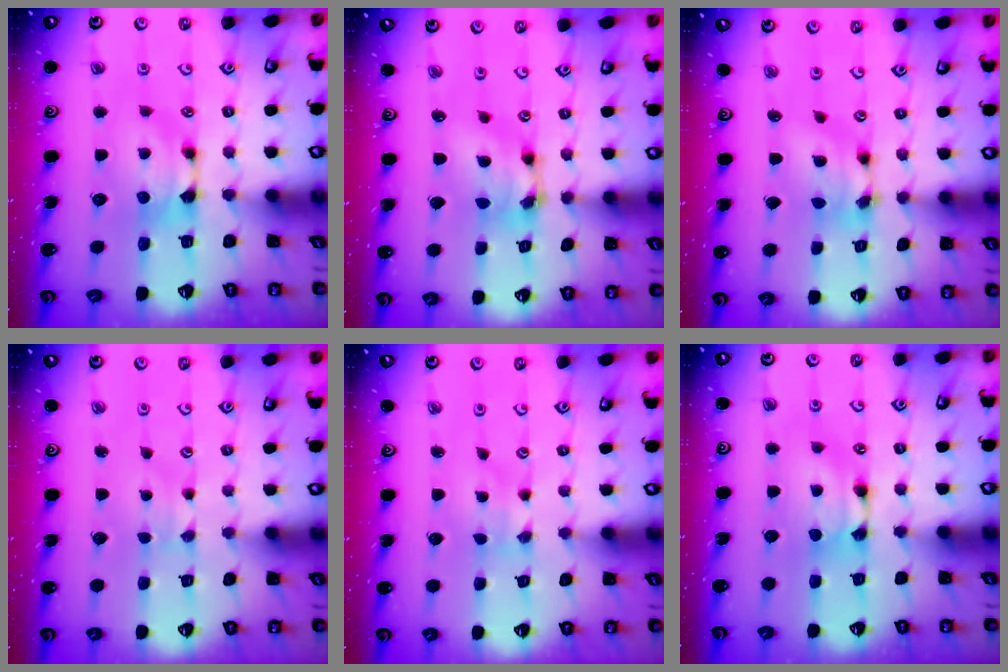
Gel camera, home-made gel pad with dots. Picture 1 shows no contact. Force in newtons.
{"total": 6.2, "press": 5.7, "slide": 2.4}
{"total": 5.5, "press": 5.1, "slide": 2.1}
{"total": 2.1, "press": 1.6, "slide": 1.4}
{"total": 2.8, "press": 2.7, "slide": 0.9}
{"total": 1.7, "press": 1.7, "slide": 0.1}